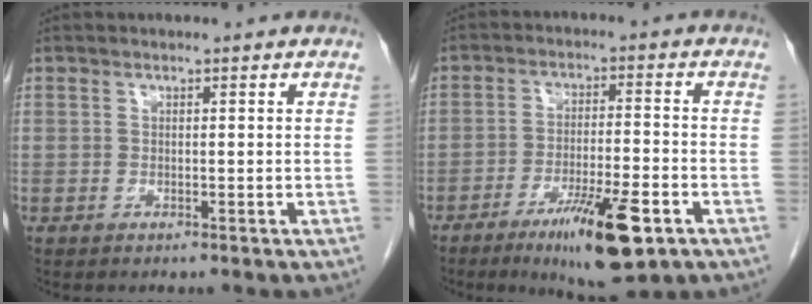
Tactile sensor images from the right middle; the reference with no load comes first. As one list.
[{"total": 11.7, "force": [-6.3, 1.8, 9.7], "torque": [-0.160, -0.020, -0.095]}]